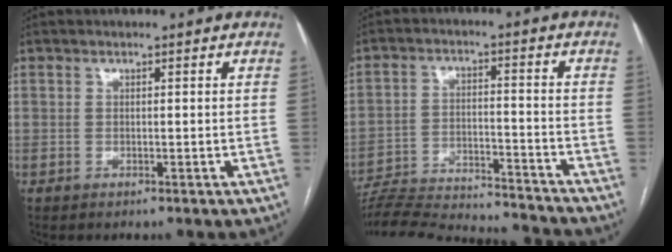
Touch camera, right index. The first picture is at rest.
{"total": 21.5, "force": [-20.4, 1.4, 6.6], "torque": [-0.135, -0.019, -0.303]}